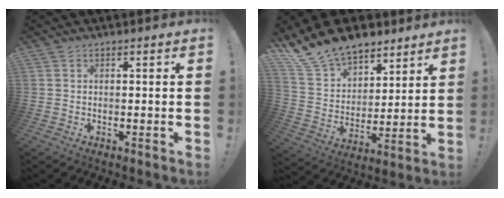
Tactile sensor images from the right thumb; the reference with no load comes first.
{"total": 16.4, "force": [13.2, 8.6, 4.4], "torque": [-0.095, -0.096, 0.252]}